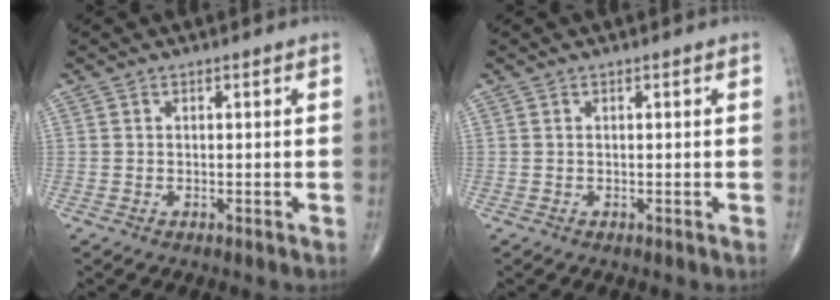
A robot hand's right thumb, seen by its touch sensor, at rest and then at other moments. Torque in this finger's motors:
{"motor_torque": [0.05, -0.08, 0.08, 0.04, 0.00]}